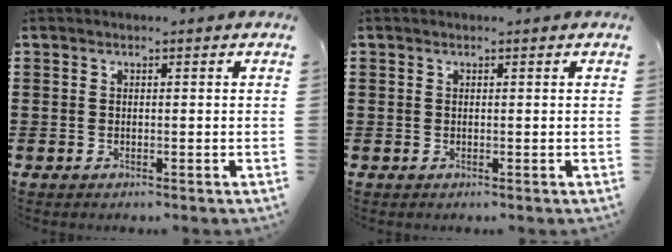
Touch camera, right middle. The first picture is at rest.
{"total": 0.0}